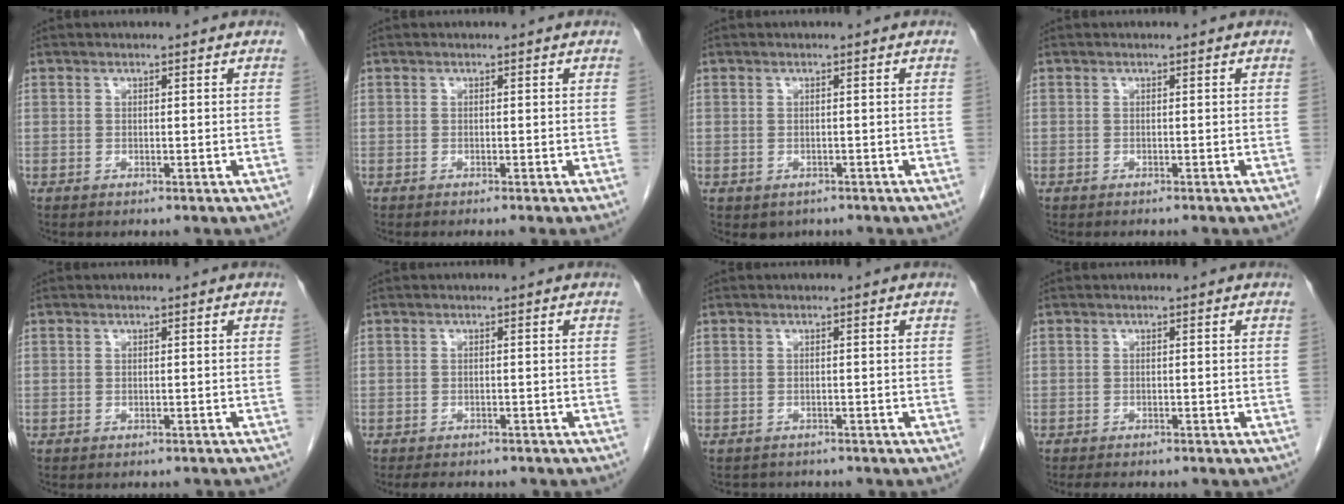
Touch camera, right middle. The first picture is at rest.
{"total": 1.0, "force": [-0.8, -0.3, 0.5], "torque": [-0.002, 0.006, -0.014]}
{"total": 2.1, "force": [-1.3, 1.5, 0.6], "torque": [-0.009, 0.001, -0.009]}
{"total": 2.0, "force": [-1.8, 0.5, 0.9], "torque": [-0.017, -0.004, -0.017]}
{"total": 5.5, "force": [-5.0, 1.5, 1.5], "torque": [-0.021, -0.007, -0.051]}
{"total": 7.5, "force": [-6.5, 2.4, 2.9], "torque": [-0.038, 0.000, -0.077]}
{"total": 3.7, "force": [-3.4, 1.4, 0.5], "torque": [-0.007, -0.001, -0.043]}
{"total": 5.6, "force": [-4.8, 1.5, 2.4], "torque": [-0.033, -0.006, -0.061]}